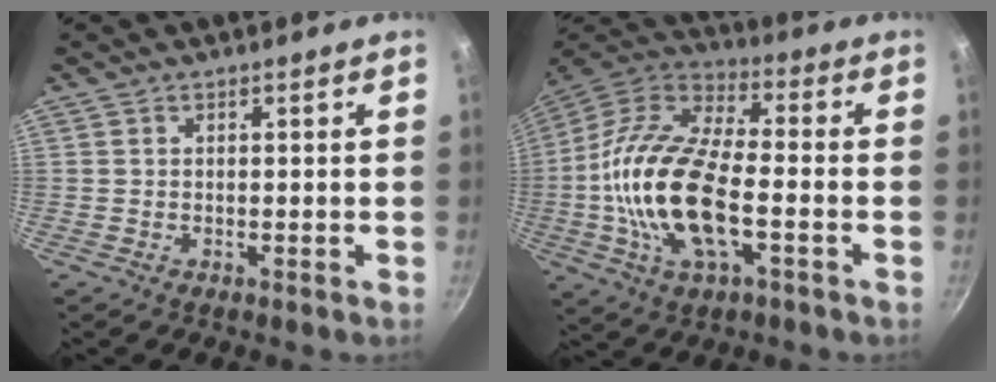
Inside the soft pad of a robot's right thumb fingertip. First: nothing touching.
{"total": 20.9, "force": [-3.8, 9.5, 18.2], "torque": [-0.347, 0.030, -0.085]}